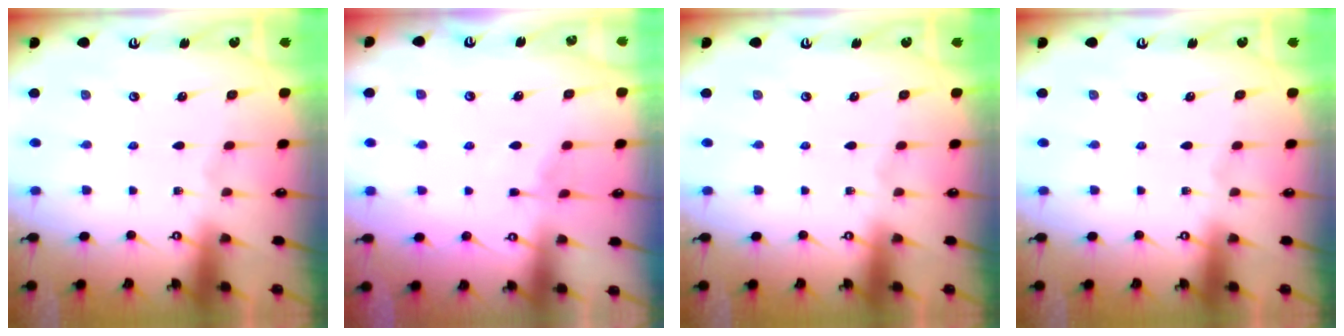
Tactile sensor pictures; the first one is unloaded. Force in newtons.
{"total": 3.0, "press": 2.9, "slide": 0.5}
{"total": 0.0}
{"total": 0.0}